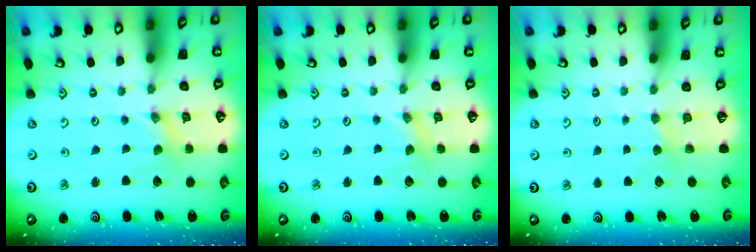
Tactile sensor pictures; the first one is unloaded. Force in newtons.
{"total": 1.7, "press": 1.7, "slide": 0.3}
{"total": 3.0, "press": 3.0, "slide": 0.3}